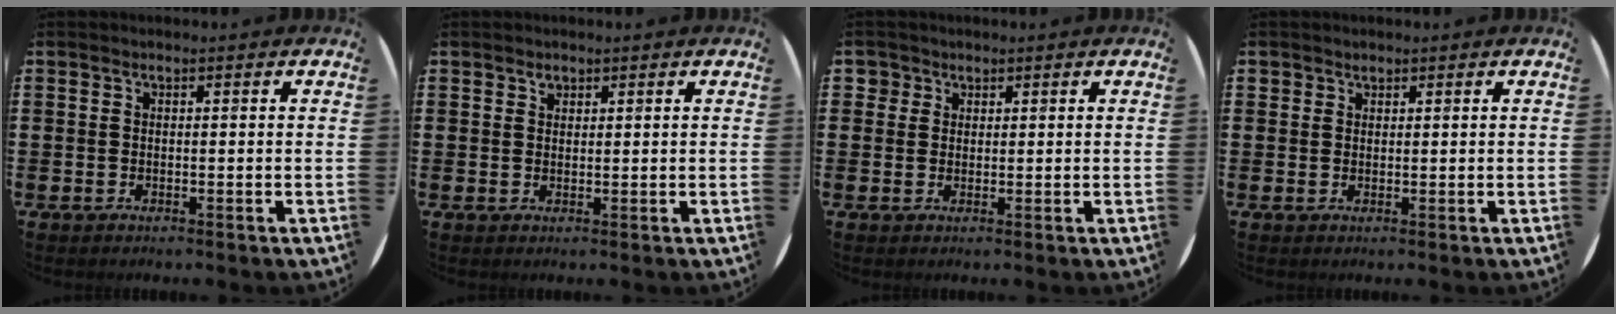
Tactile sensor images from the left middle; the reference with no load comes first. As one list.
[{"total": 1.0, "force": [0.9, 0.6, 0.0], "torque": [0.006, -0.002, 0.016]}, {"total": 1.7, "force": [1.2, 1.2, 0.1], "torque": [0.010, -0.001, 0.020]}, {"total": 1.0, "force": [0.8, 0.6, 0.0], "torque": [0.008, -0.001, 0.015]}]